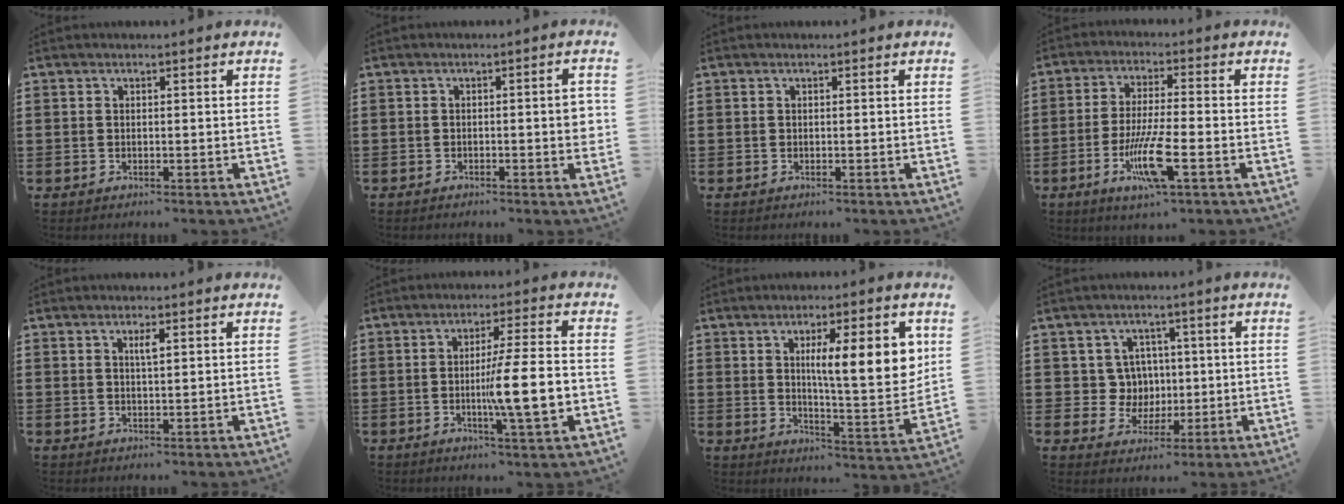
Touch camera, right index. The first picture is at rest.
{"total": 3.2, "force": [-0.6, 0.6, 3.1], "torque": [-0.041, -0.001, -0.014]}
{"total": 0.0}
{"total": 9.0, "force": [-3.7, 1.6, 8.1], "torque": [-0.161, -0.012, -0.068]}
{"total": 1.7, "force": [0.7, 0.3, 1.5], "torque": [-0.030, 0.003, 0.010]}
{"total": 9.5, "force": [-1.7, 0.5, 9.4], "torque": [-0.140, -0.013, -0.033]}
{"total": 11.5, "force": [3.6, 2.6, 10.6], "torque": [-0.165, -0.008, 0.049]}
{"total": 5.4, "force": [0.5, 5.1, 1.7], "torque": [-0.049, 0.013, 0.006]}